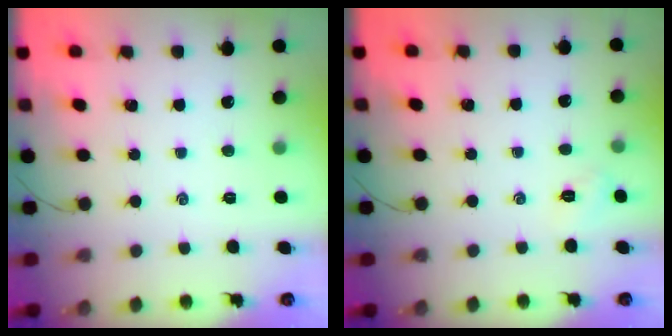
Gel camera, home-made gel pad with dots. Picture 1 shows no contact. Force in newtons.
{"total": 2.8, "press": 2.7, "slide": 0.8}